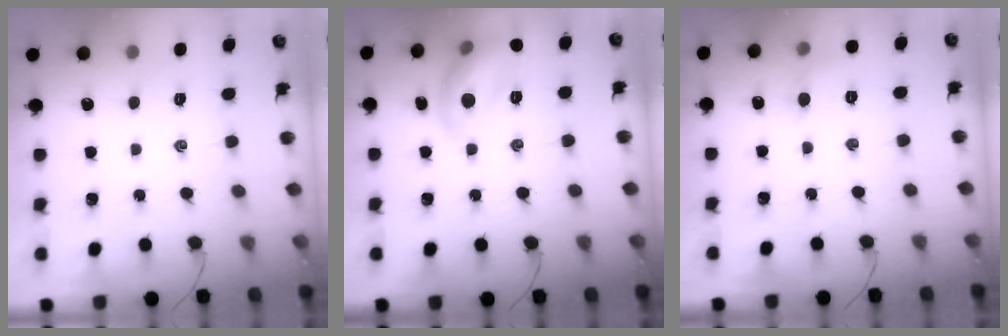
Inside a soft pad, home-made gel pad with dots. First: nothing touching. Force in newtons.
{"total": 11.2, "press": 11.2, "slide": 0.8}
{"total": 5.9, "press": 5.5, "slide": 2.0}